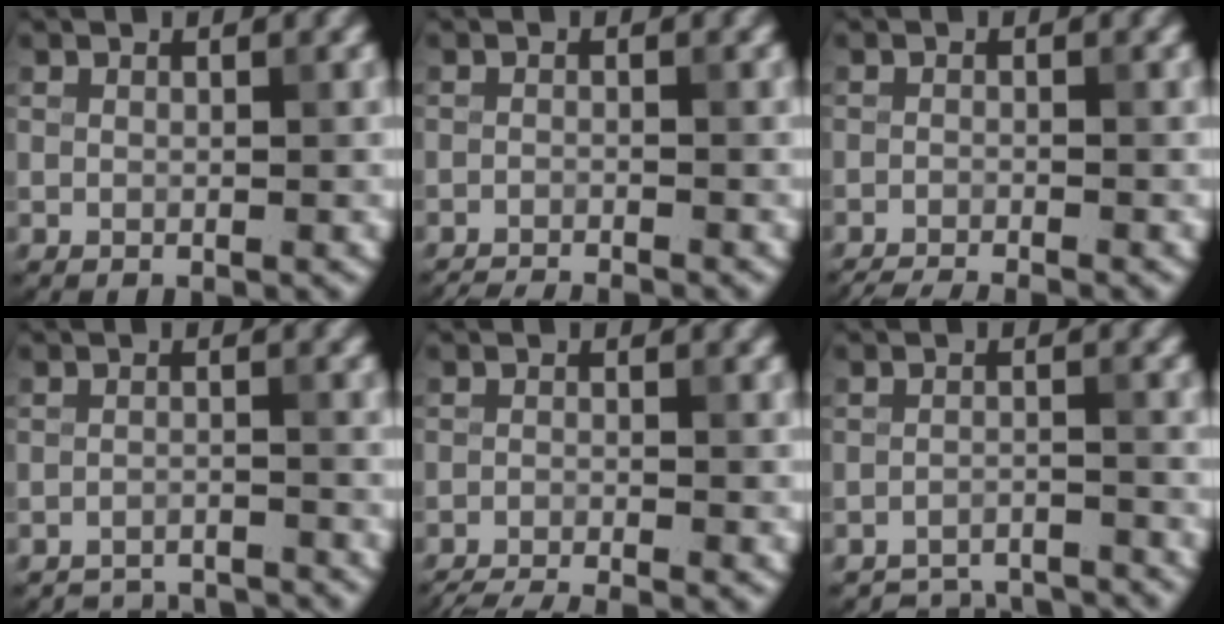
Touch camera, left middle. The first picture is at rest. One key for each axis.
{"total": 3.7, "fx": -3.6, "fy": 0.4, "fz": 0.9, "tx": -0.015, "ty": -0.013, "tz": -0.057}
{"total": 3.9, "fx": -3.6, "fy": 0.4, "fz": 1.3, "tx": -0.021, "ty": -0.017, "tz": -0.061}
{"total": 4.9, "fx": -4.9, "fy": 0.5, "fz": 0.5, "tx": -0.005, "ty": -0.004, "tz": -0.075}
{"total": 4.9, "fx": -4.5, "fy": 0.6, "fz": 1.8, "tx": -0.027, "ty": -0.021, "tz": -0.074}
{"total": 6.2, "fx": -6.1, "fy": 0.9, "fz": 0.7, "tx": -0.012, "ty": -0.006, "tz": -0.088}